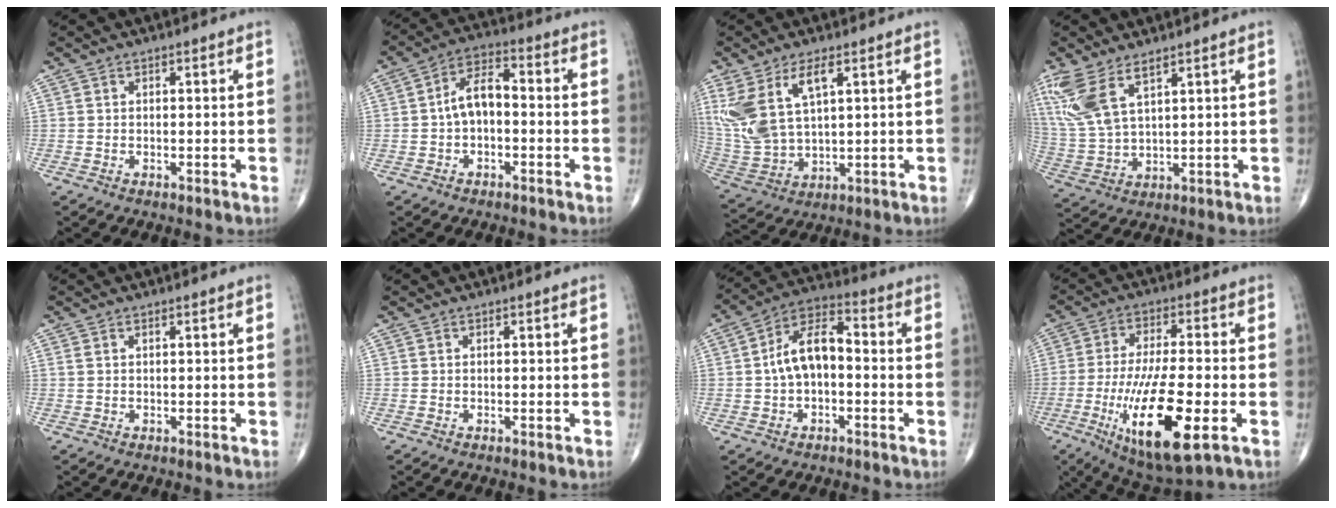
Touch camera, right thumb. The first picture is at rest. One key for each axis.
{"total": 7.1, "fx": -0.6, "fy": 4.0, "fz": 5.9, "tx": -0.099, "ty": 0.031, "tz": -0.021}
{"total": 13.7, "fx": 5.5, "fy": 6.4, "fz": 10.8, "tx": -0.237, "ty": -0.016, "tz": 0.124}
{"total": 11.1, "fx": 6.4, "fy": 4.2, "fz": 8.0, "tx": -0.189, "ty": -0.020, "tz": 0.146}
{"total": 0.8, "fx": 0.4, "fy": 0.2, "fz": 0.6, "tx": -0.020, "ty": 0.009, "tz": 0.012}
{"total": 0.0}
{"total": 10.2, "fx": -0.6, "fy": 5.8, "fz": 8.4, "tx": -0.147, "ty": 0.039, "tz": -0.021}
{"total": 18.7, "fx": -5.6, "fy": 5.2, "fz": 17.0, "tx": -0.325, "ty": -0.007, "tz": -0.085}